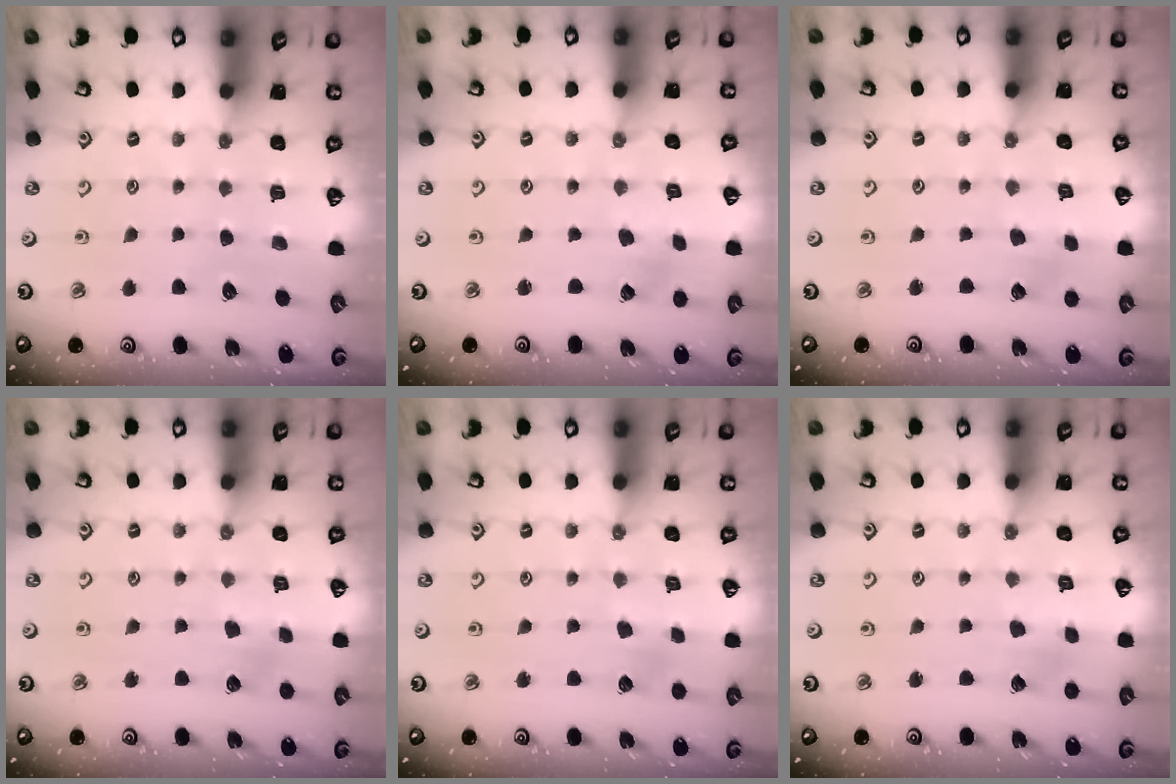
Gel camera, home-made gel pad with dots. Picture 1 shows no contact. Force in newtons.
{"total": 0.6, "press": 0.6, "slide": 0.1}
{"total": 1.5, "press": 1.5, "slide": 0.2}
{"total": 3.2, "press": 3.1, "slide": 0.5}
{"total": 2.4, "press": 2.3, "slide": 0.4}
{"total": 2.6, "press": 2.6, "slide": 0.4}